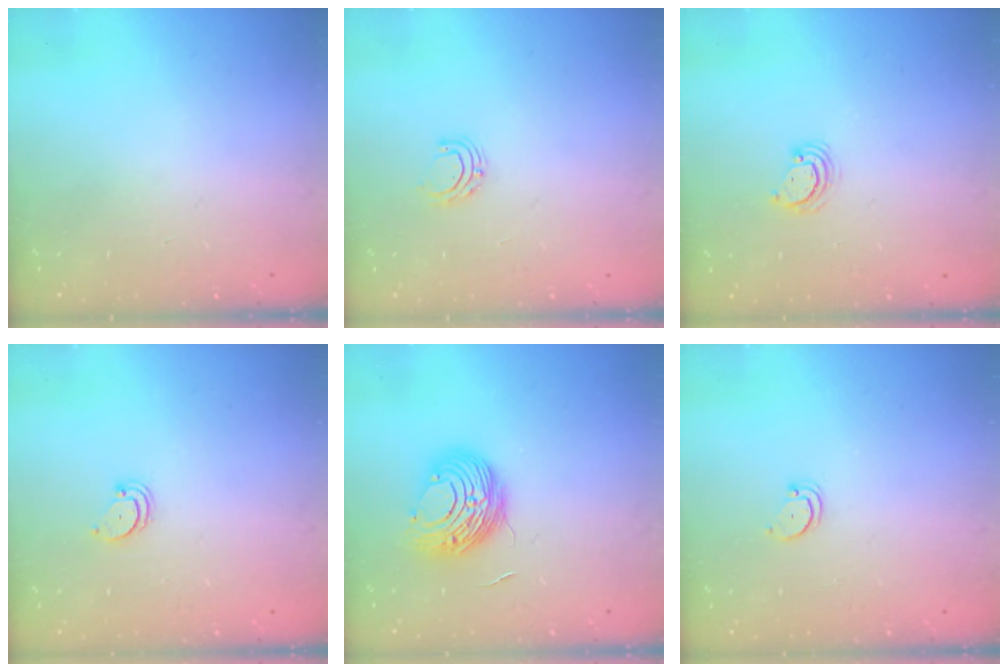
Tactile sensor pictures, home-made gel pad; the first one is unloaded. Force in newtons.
{"total": 5.4, "press": 5.4, "slide": 0.5}
{"total": 4.0, "press": 4.0, "slide": 0.3}
{"total": 1.8, "press": 1.8, "slide": 0.2}
{"total": 9.9, "press": 9.9, "slide": 0.9}
{"total": 2.7, "press": 2.7, "slide": 0.2}